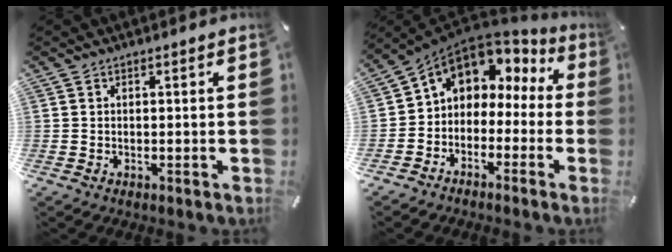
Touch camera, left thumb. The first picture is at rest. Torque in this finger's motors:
{"motor_torque": [1.25, 3.75, 1.08, 0.65, 0.15]}